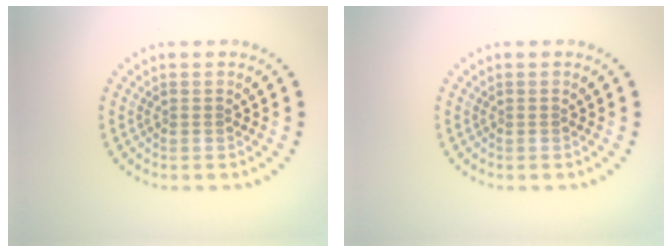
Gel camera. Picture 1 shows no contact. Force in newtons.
{"total": 0.0}